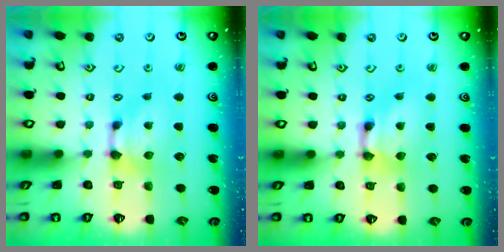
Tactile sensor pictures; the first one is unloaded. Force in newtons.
{"total": 2.1, "press": 2.1, "slide": 0.1}